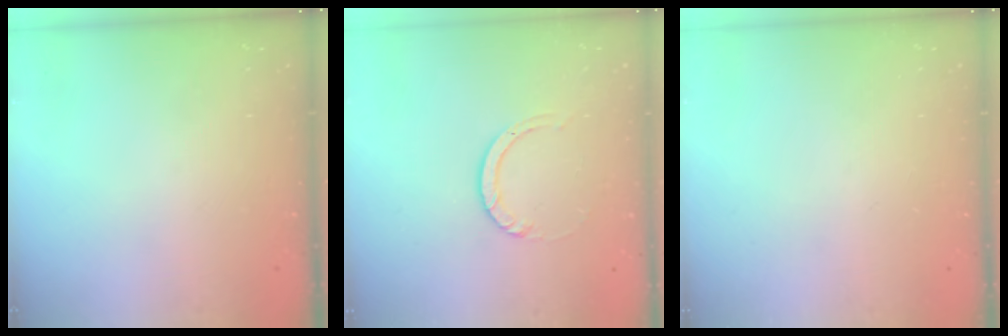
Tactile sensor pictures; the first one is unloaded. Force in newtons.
{"total": 3.0, "press": 3.0, "slide": 0.3}
{"total": 0.0}